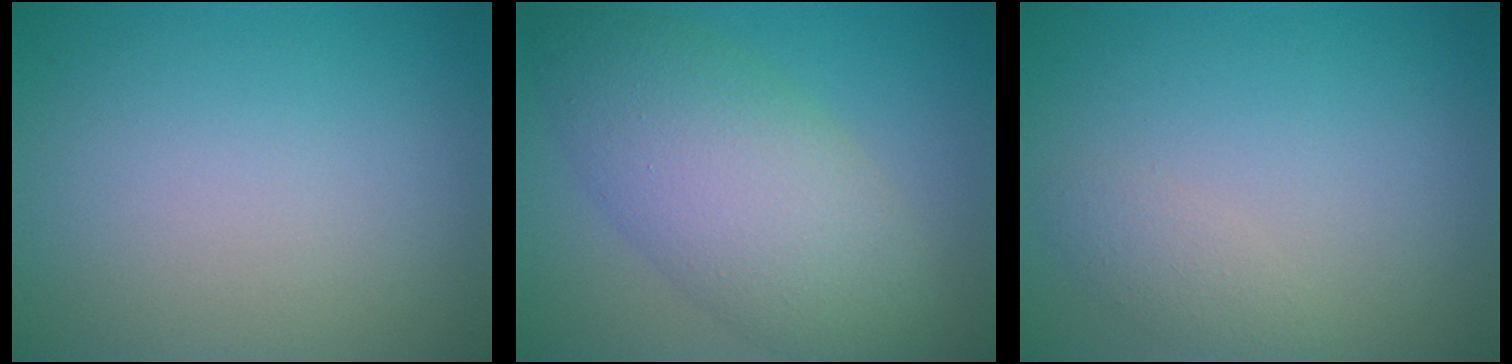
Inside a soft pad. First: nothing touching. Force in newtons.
{"total": 7.8, "press": 7.8, "slide": 0.4}
{"total": 1.4, "press": 1.4, "slide": 0.1}